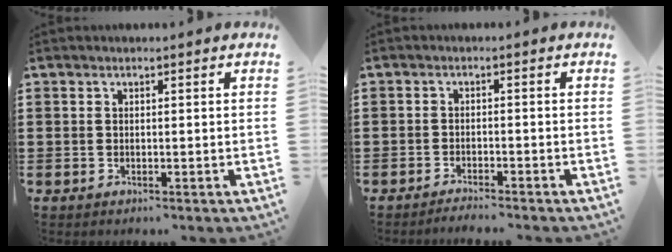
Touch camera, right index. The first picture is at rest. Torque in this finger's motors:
{"motor_torque": [-0.20, 0.93, -0.51, -0.12]}